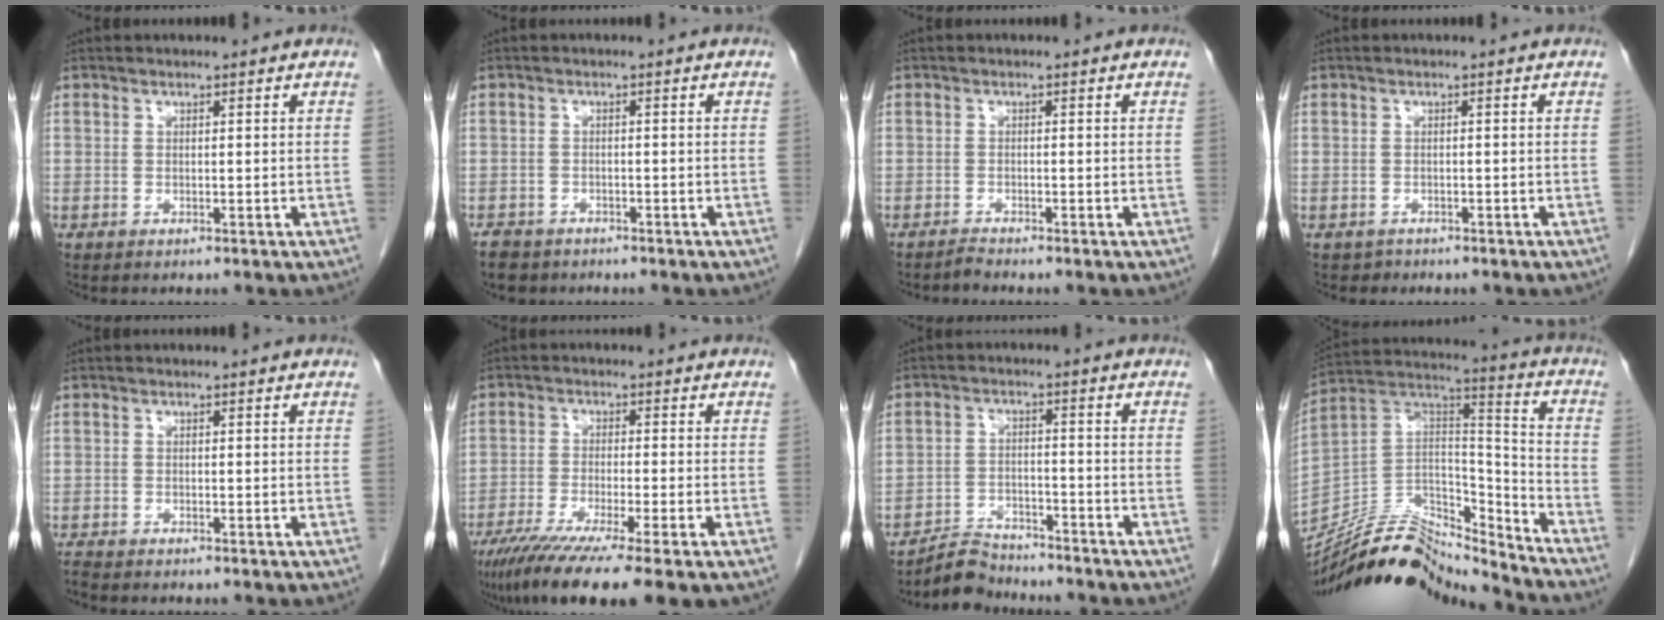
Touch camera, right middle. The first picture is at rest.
{"total": 4.0, "force": [-3.2, 2.3, 0.9], "torque": [-0.019, 0.000, -0.049]}
{"total": 1.0, "force": [-1.0, -0.2, 0.0], "torque": [0.001, -0.004, -0.017]}
{"total": 0.0}
{"total": 2.0, "force": [-1.9, 0.2, 0.7], "torque": [-0.015, -0.005, -0.030]}
{"total": 13.4, "force": [-9.3, 0.4, 9.6], "torque": [-0.153, -0.038, -0.151]}
{"total": 5.2, "force": [-5.1, 1.3, -0.1], "torque": [0.003, -0.001, -0.088]}
{"total": 17.8, "force": [-17.1, 2.5, 4.2], "torque": [-0.060, 0.059, -0.297]}